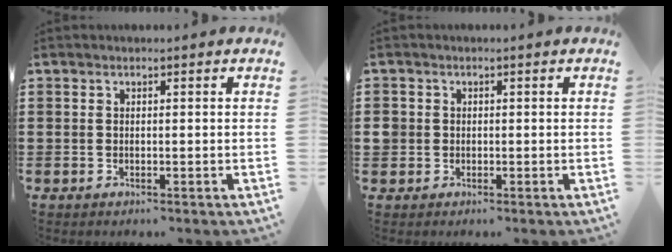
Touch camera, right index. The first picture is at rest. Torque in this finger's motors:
{"motor_torque": [0.15, 1.99, 0.04, 0.00]}